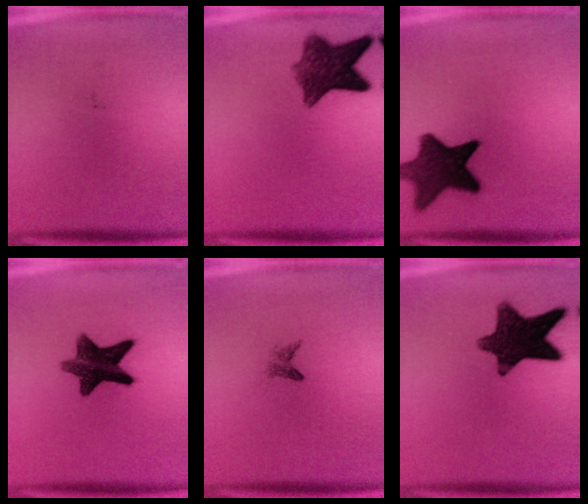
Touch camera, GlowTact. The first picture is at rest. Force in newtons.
{"total": 8.8}
{"total": 13.6}
{"total": 12.1}
{"total": 1.4}
{"total": 13.3}